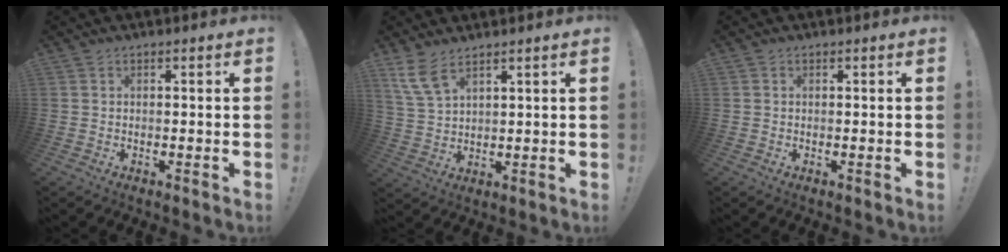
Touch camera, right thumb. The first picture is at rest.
{"total": 7.2, "force": [5.2, 2.4, 4.4], "torque": [-0.088, -0.022, 0.101]}
{"total": 0.0}